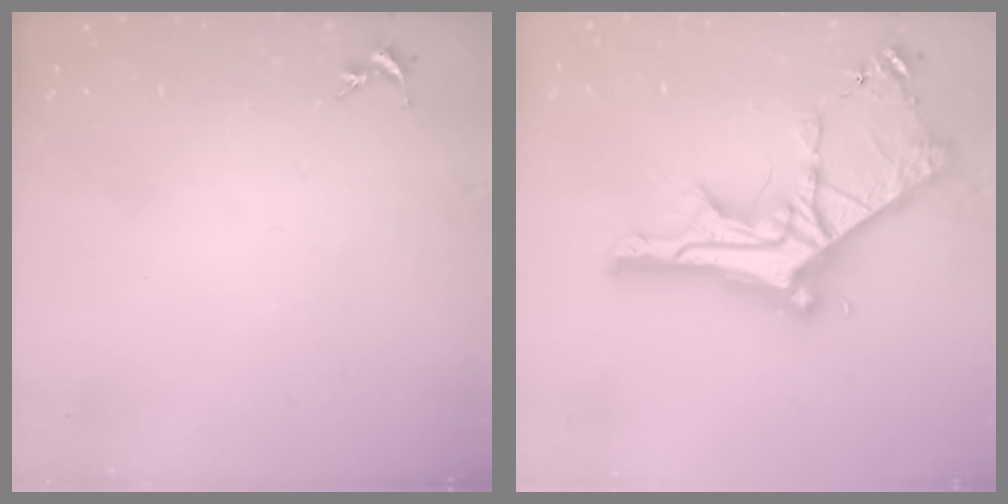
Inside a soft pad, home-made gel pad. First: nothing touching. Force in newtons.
{"total": 12.0, "press": 12.0, "slide": 1.3}